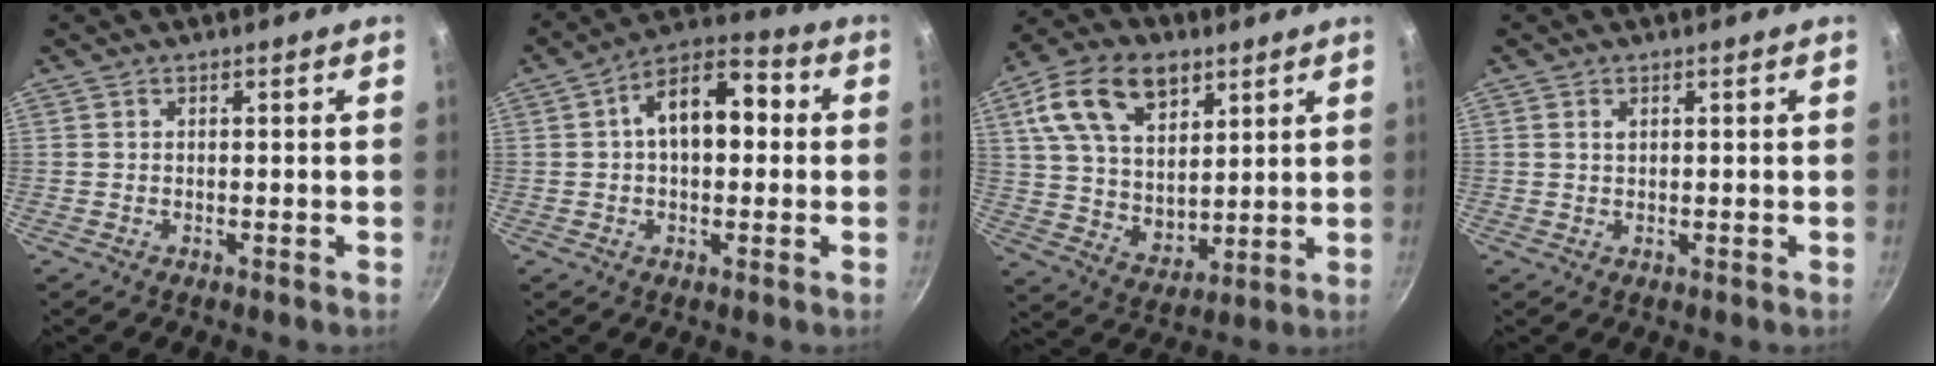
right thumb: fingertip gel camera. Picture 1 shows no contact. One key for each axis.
{"total": 12.7, "fx": 1.5, "fy": 7.7, "fz": 10.0, "tx": -0.114, "ty": 0.036, "tz": 0.007}
{"total": 18.2, "fx": 8.1, "fy": 11.9, "fz": 11.1, "tx": -0.163, "ty": -0.023, "tz": 0.148}
{"total": 1.1, "fx": 0.4, "fy": 0.7, "fz": 0.7, "tx": -0.011, "ty": 0.002, "tz": 0.007}